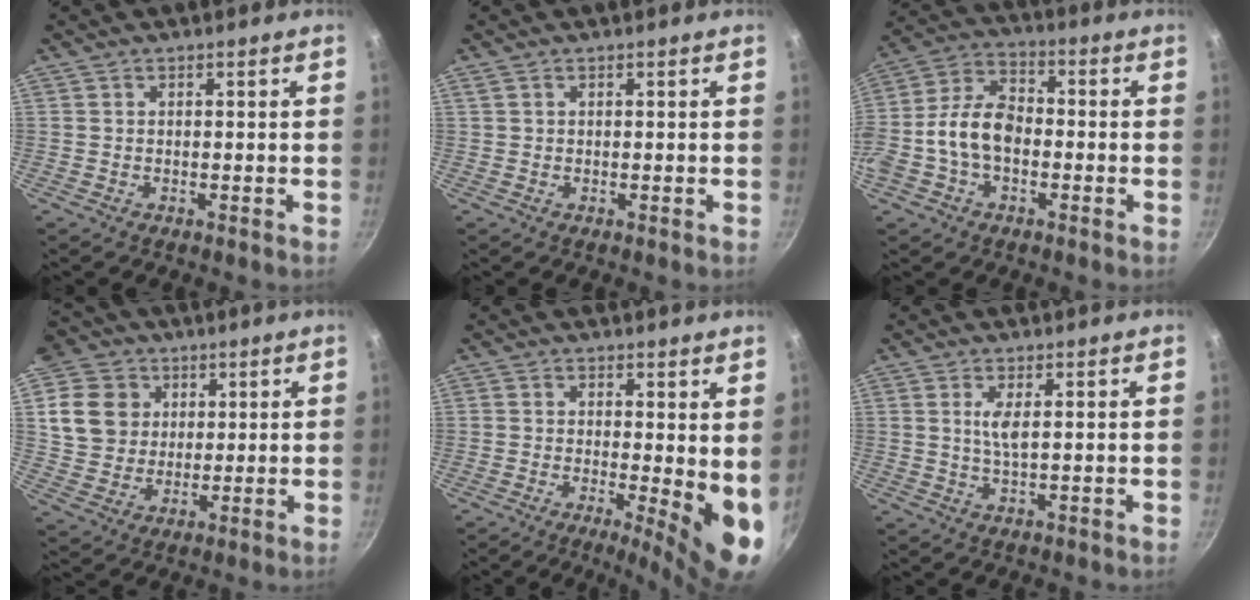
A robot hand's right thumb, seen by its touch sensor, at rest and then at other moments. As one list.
[{"total": 0.7, "force": [0.3, 0.5, 0.3], "torque": [-0.006, 0.003, 0.006]}, {"total": 11.6, "force": [-2.1, 7.7, 8.4], "torque": [-0.140, 0.041, -0.053]}, {"total": 12.4, "force": [4.0, 10.7, 4.9], "torque": [-0.061, -0.007, 0.073]}, {"total": 9.5, "force": [-0.3, 2.8, 9.0], "torque": [-0.107, -0.021, -0.001]}, {"total": 3.1, "force": [0.9, 0.8, 2.8], "torque": [-0.058, -0.006, 0.020]}]